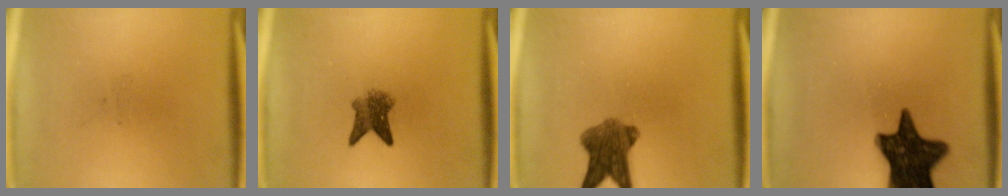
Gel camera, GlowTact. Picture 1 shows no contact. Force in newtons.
{"total": 3.9}
{"total": 7.3}
{"total": 15.0}